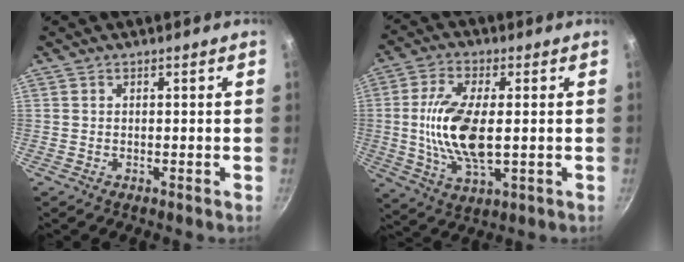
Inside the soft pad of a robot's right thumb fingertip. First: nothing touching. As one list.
[{"total": 13.3, "force": [0.1, 5.8, 12.0], "torque": [-0.238, -0.003, 0.001]}]